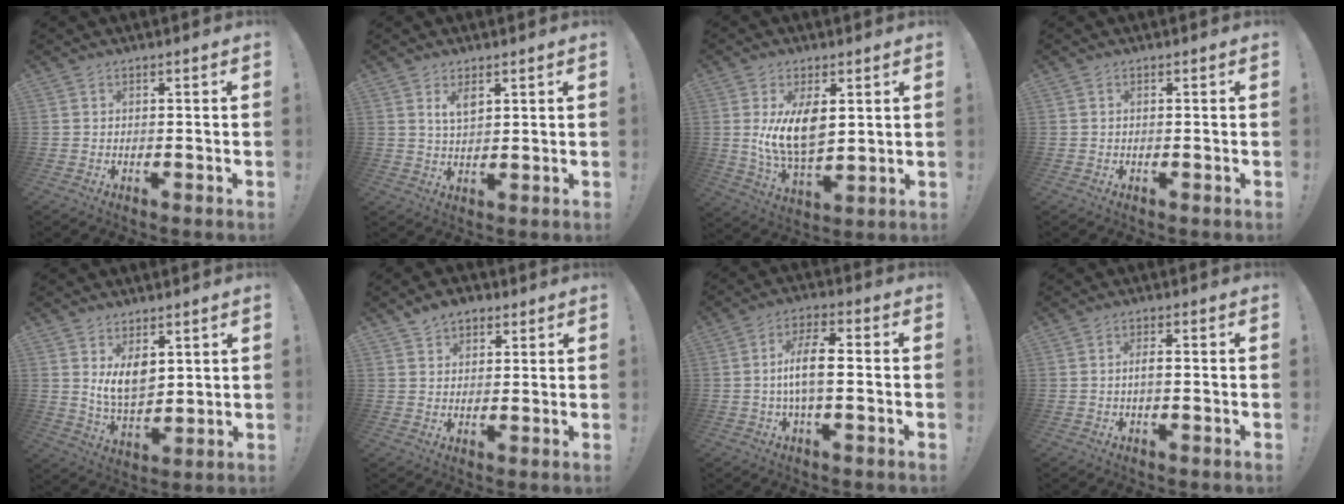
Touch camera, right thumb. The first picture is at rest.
{"total": 4.6, "force": [2.8, 2.3, 2.9], "torque": [-0.043, -0.017, 0.047]}
{"total": 12.7, "force": [3.1, 7.2, 10.0], "torque": [-0.175, -0.021, 0.055]}
{"total": 0.0}
{"total": 8.8, "force": [4.4, 5.3, 5.5], "torque": [-0.087, -0.028, 0.083]}
{"total": 5.0, "force": [3.4, 3.5, 1.2], "torque": [-0.015, -0.015, 0.062]}
{"total": 9.6, "force": [-0.3, 3.4, 9.0], "torque": [-0.160, 0.008, -0.008]}
{"total": 2.3, "force": [-0.2, 0.6, 2.2], "torque": [-0.040, 0.007, -0.004]}